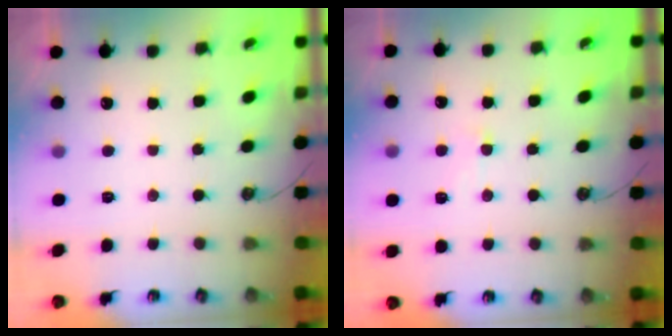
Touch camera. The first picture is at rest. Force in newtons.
{"total": 0.6, "press": 0.3, "slide": 0.5}